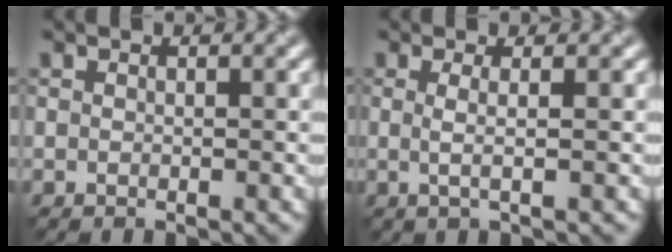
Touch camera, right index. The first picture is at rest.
{"total": 1.9, "force": [0.0, 0.5, 1.8], "torque": [-0.031, -0.001, -0.006]}